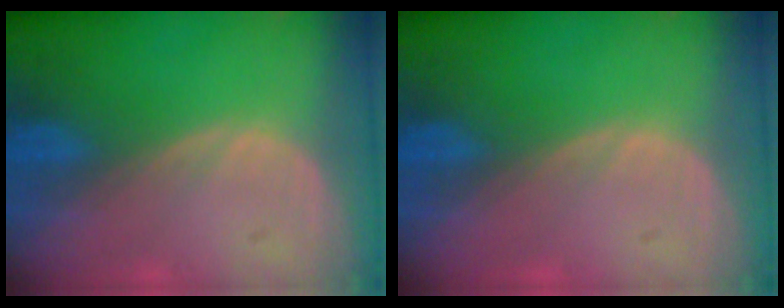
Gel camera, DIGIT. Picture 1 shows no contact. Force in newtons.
{"total": 0.0}